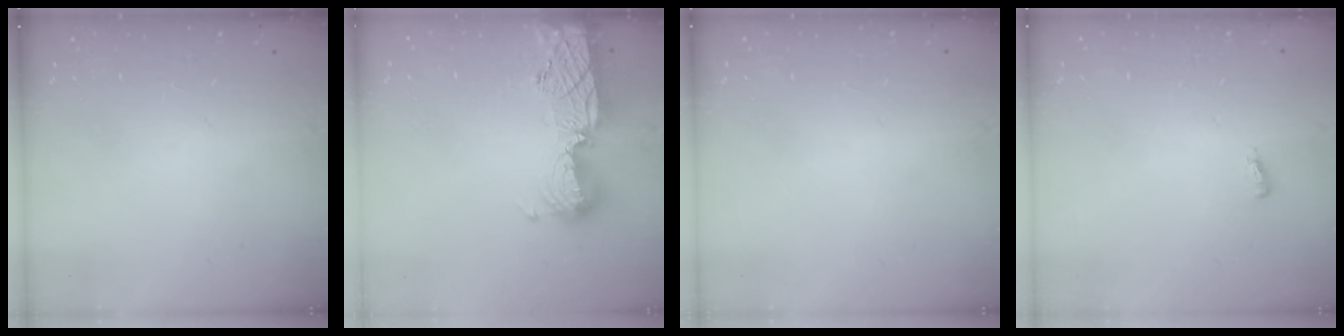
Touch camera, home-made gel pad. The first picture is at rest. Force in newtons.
{"total": 15.3, "press": 14.8, "slide": 4.0}
{"total": 1.1, "press": 0.8, "slide": 0.7}
{"total": 3.7, "press": 3.6, "slide": 1.0}